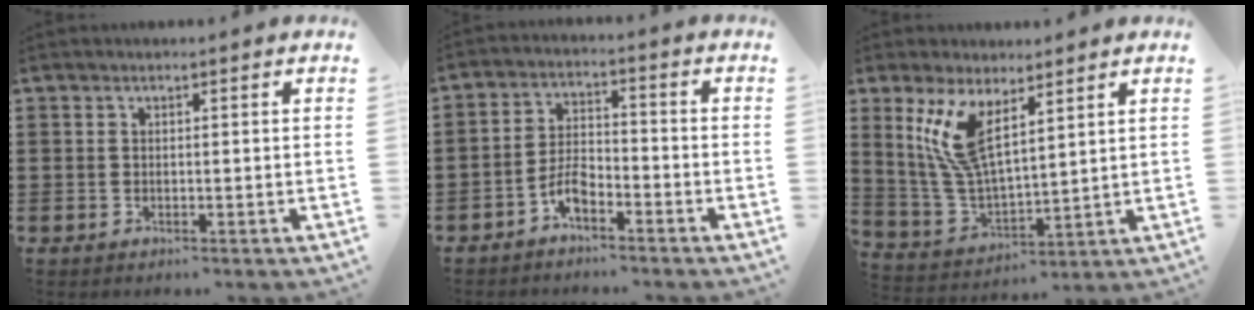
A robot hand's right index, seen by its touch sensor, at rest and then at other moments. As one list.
[{"total": 4.6, "force": [-3.0, 1.8, 2.9], "torque": [-0.074, 0.001, -0.062]}, {"total": 10.0, "force": [4.9, 4.0, 7.7], "torque": [-0.184, -0.013, 0.087]}]